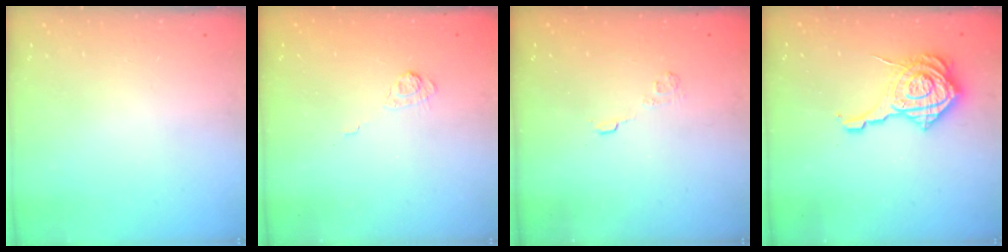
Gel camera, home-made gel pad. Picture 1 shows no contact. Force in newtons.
{"total": 3.2, "press": 2.8, "slide": 1.5}
{"total": 2.7, "press": 2.3, "slide": 1.4}
{"total": 13.9, "press": 13.8, "slide": 1.7}